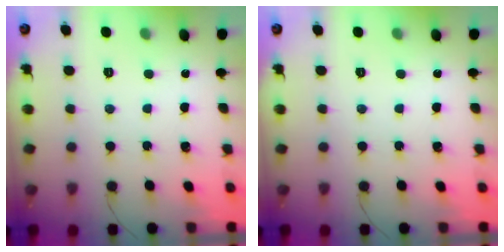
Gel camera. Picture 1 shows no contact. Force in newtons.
{"total": 0.0}